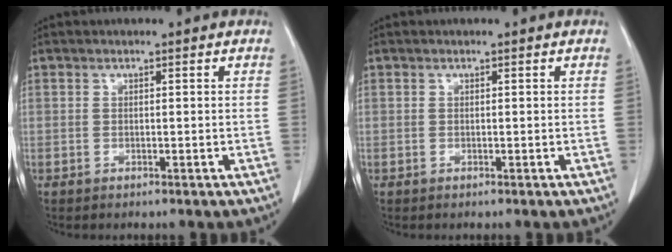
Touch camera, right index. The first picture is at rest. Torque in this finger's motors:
{"motor_torque": [0.01, -0.01, 0.00, 0.00]}